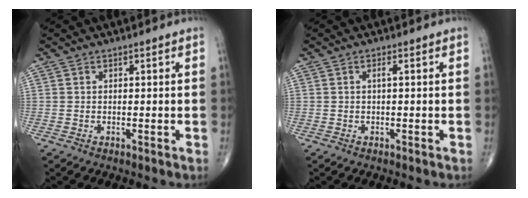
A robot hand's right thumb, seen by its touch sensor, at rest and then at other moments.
{"total": 0.7, "force": [0.1, 0.0, 0.7], "torque": [-0.017, -0.001, -0.001]}